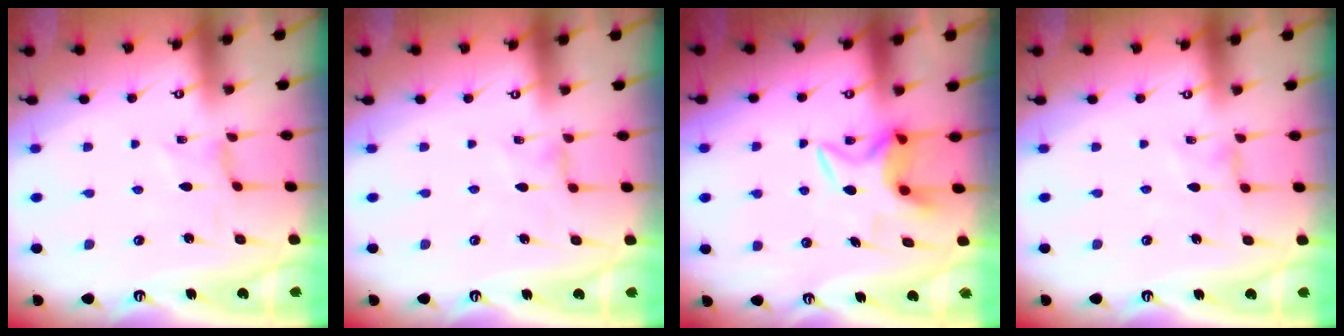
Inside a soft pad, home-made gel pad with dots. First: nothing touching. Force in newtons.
{"total": 0.0}
{"total": 7.1, "press": 7.0, "slide": 0.7}
{"total": 0.0}